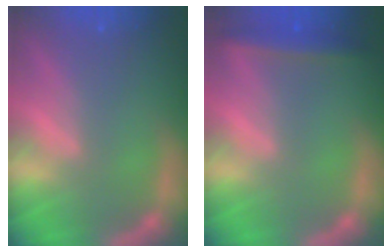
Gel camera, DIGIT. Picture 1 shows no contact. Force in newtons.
{"total": 3.0}